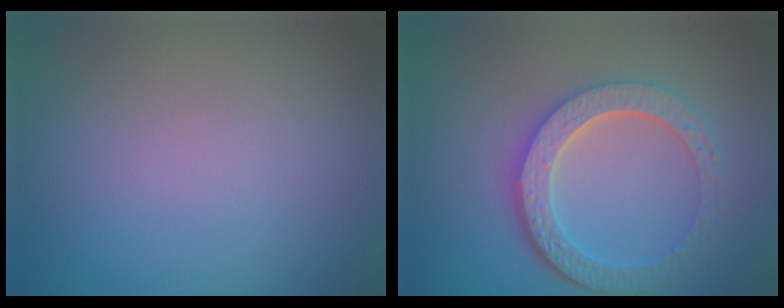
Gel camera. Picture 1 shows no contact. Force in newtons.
{"total": 6.1, "press": 4.6, "slide": 4.0}